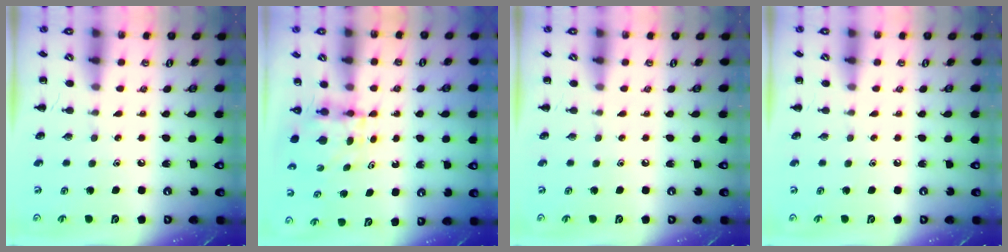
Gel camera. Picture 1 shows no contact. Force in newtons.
{"total": 4.0, "press": 4.0, "slide": 0.3}
{"total": 0.0}
{"total": 0.0}